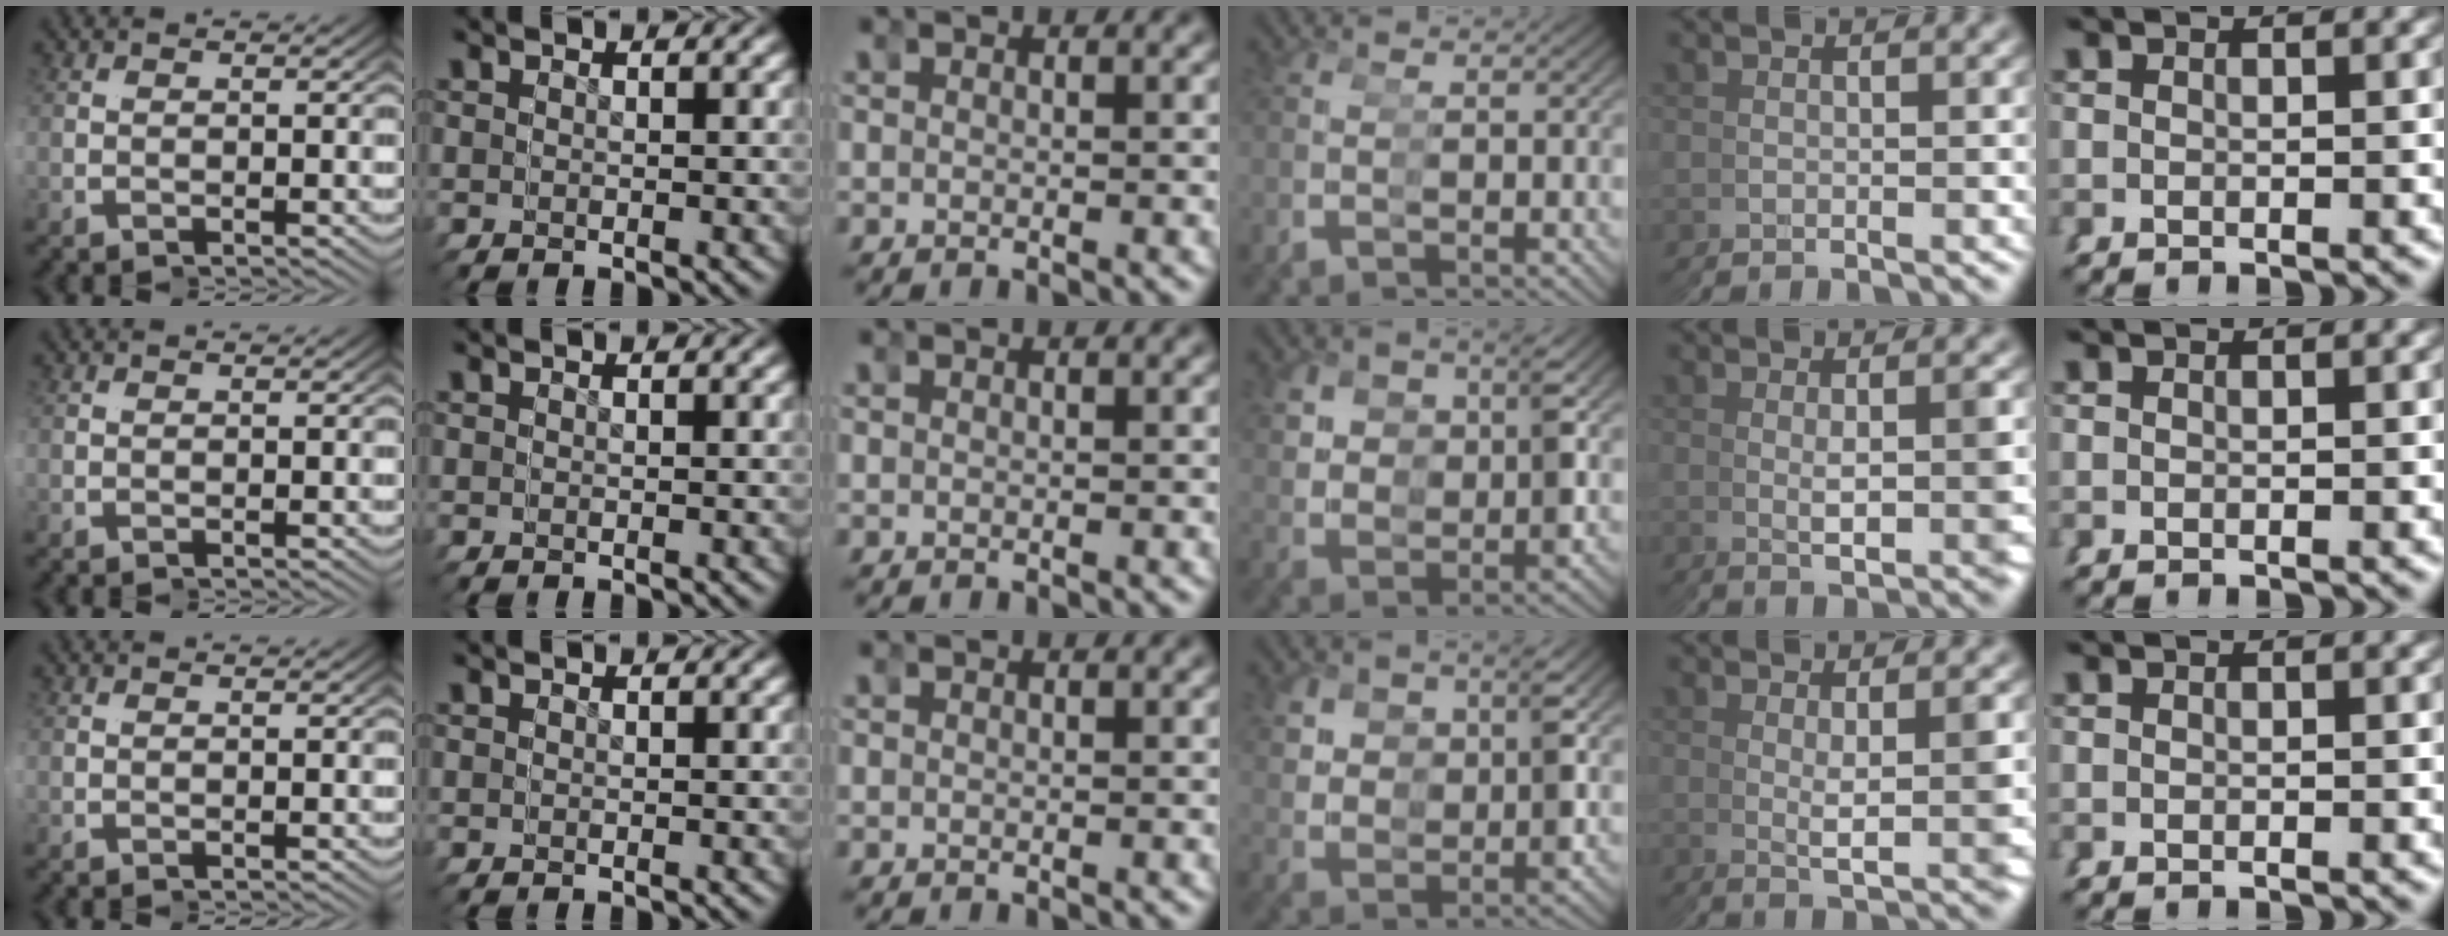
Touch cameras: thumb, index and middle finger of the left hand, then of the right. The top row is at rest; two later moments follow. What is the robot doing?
{"motion": "grasp_and_lifting", "object": "pipette"}